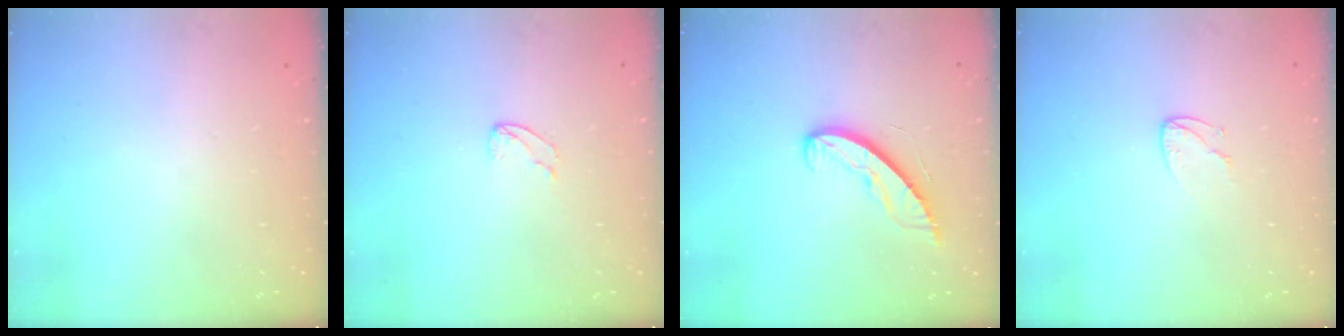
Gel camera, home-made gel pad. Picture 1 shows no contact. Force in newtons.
{"total": 2.5, "press": 2.5, "slide": 0.2}
{"total": 8.2, "press": 8.1, "slide": 0.7}
{"total": 4.3, "press": 4.2, "slide": 0.5}